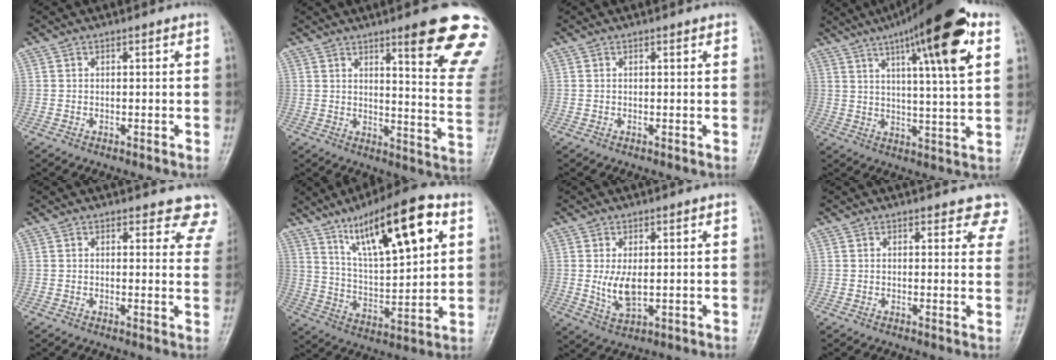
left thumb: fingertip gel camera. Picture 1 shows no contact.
{"total": 17.8, "force": [11.3, 2.0, 13.5], "torque": [-0.141, -0.066, 0.141]}
{"total": 0.6, "force": [0.4, 0.2, 0.4], "torque": [-0.007, -0.001, 0.003]}
{"total": 19.0, "force": [8.9, 3.7, 16.4], "torque": [-0.231, -0.012, 0.127]}
{"total": 7.7, "force": [7.0, 3.0, 1.3], "torque": [0.037, -0.032, 0.047]}
{"total": 19.4, "force": [9.2, 5.8, 16.0], "torque": [-0.233, -0.027, 0.159]}
{"total": 5.5, "force": [0.3, 2.7, 4.8], "torque": [-0.087, -0.014, 0.015]}
{"total": 5.4, "force": [4.4, 2.5, 1.9], "torque": [0.017, -0.018, 0.031]}